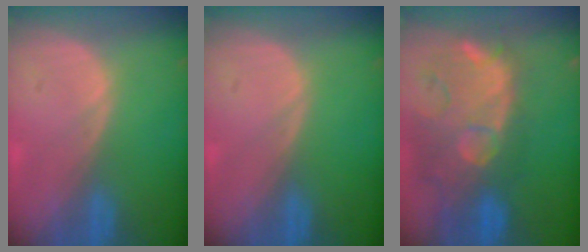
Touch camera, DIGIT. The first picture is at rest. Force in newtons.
{"total": 0.0}
{"total": 13.1, "press": 11.3, "slide": 6.5}